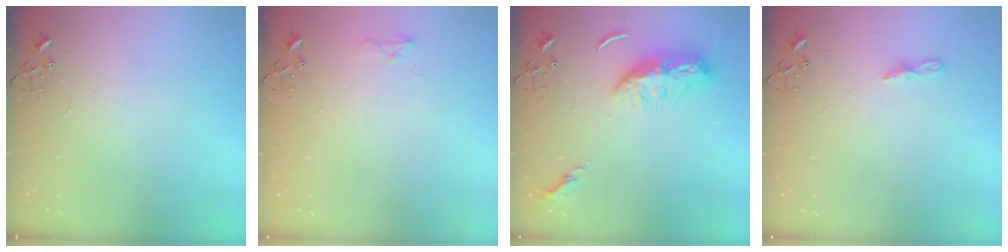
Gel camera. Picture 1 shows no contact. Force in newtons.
{"total": 8.5, "press": 8.5, "slide": 0.6}
{"total": 11.4, "press": 11.3, "slide": 0.9}
{"total": 5.3, "press": 5.3, "slide": 0.6}